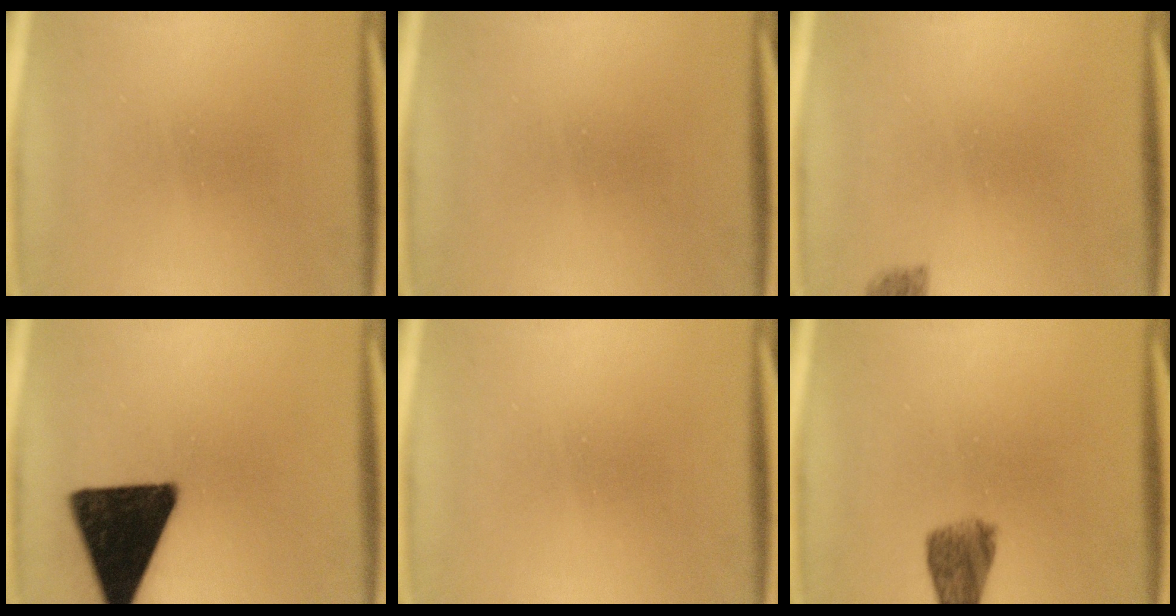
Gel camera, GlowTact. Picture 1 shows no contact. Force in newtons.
{"total": 0.0}
{"total": 1.8}
{"total": 18.4}
{"total": 0.0}
{"total": 5.6}